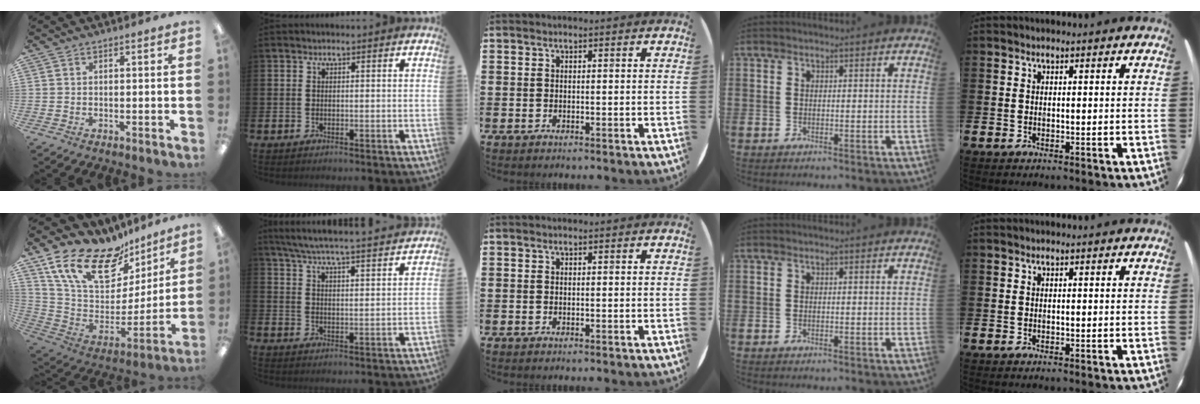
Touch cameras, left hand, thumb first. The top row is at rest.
{"thumb": {"total": 20.5, "force": [14.5, 10.2, 10.4], "torque": [-0.200, -0.095, 0.265]}, "index": {"total": 6.5, "force": [6.2, 0.1, 1.9], "torque": [-0.055, -0.047, 0.107]}}